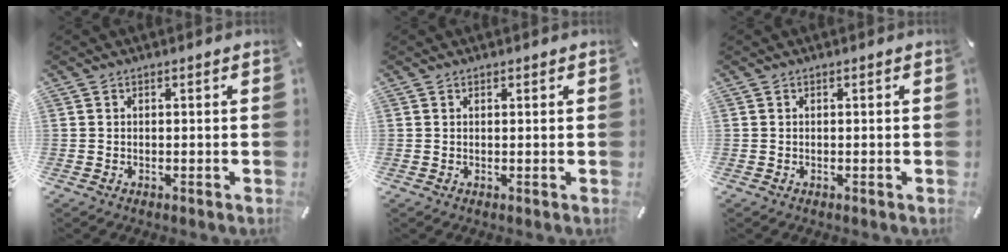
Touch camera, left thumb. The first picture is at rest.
{"total": 0.7, "force": [0.5, 0.4, 0.1], "torque": [-0.001, 0.000, 0.010]}
{"total": 0.0}